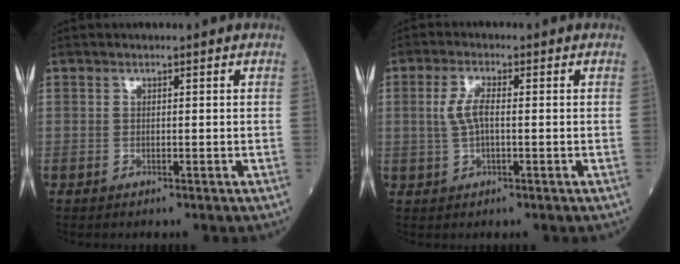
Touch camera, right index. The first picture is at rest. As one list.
[{"total": 3.7, "force": [0.2, 1.2, 3.5], "torque": [-0.081, 0.008, 0.004]}]